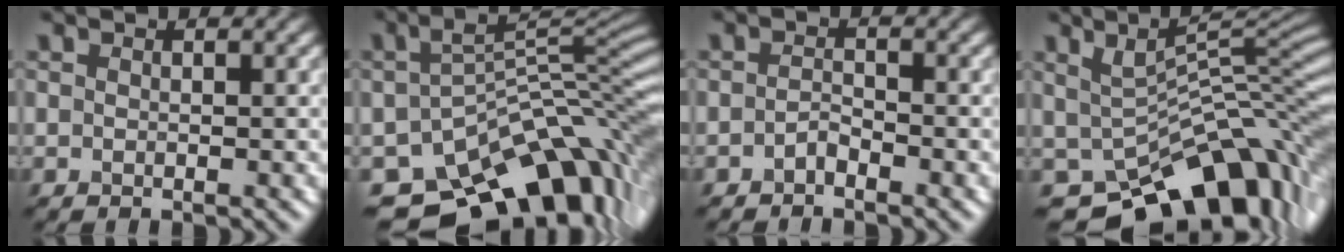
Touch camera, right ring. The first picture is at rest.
{"total": 13.3, "force": [-7.6, 6.6, 8.6], "torque": [-0.141, -0.008, -0.112]}
{"total": 1.1, "force": [-0.8, 0.3, 0.6], "torque": [-0.013, 0.004, -0.018]}
{"total": 10.5, "force": [-4.2, 4.9, 8.3], "torque": [-0.123, -0.002, -0.062]}